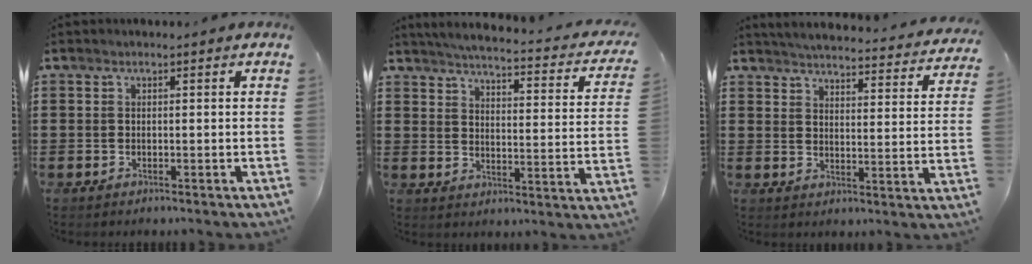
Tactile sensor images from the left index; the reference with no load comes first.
{"total": 3.7, "force": [3.4, -0.4, 1.5], "torque": [-0.052, -0.030, 0.049]}
{"total": 4.2, "force": [4.1, -0.3, 0.8], "torque": [-0.038, -0.035, 0.068]}